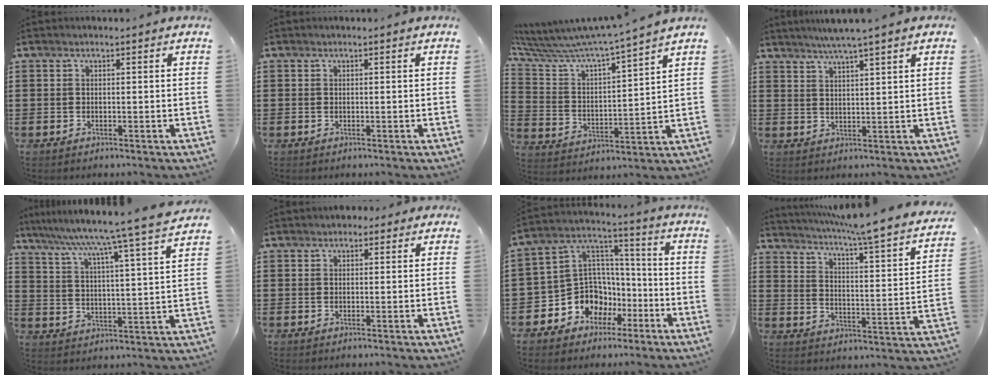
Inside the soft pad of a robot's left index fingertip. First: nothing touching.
{"total": 0.0}
{"total": 6.3, "force": [6.1, 0.1, 1.8], "torque": [-0.069, -0.052, 0.098]}
{"total": 3.7, "force": [3.1, -0.6, 1.9], "torque": [-0.044, -0.010, 0.053]}
{"total": 7.2, "force": [6.3, -1.6, 3.1], "torque": [-0.088, -0.052, 0.094]}
{"total": 0.9, "force": [0.0, 0.8, 0.4], "torque": [-0.011, 0.006, -0.001]}
{"total": 9.8, "force": [-4.6, 8.5, 1.3], "torque": [-0.066, -0.002, -0.080]}
{"total": 5.9, "force": [5.1, -0.9, 3.0], "torque": [-0.072, -0.052, 0.076]}